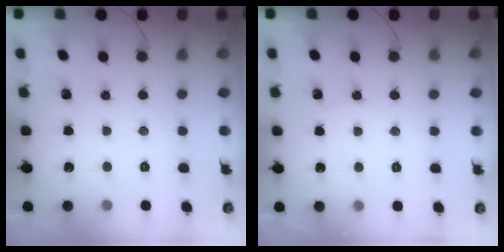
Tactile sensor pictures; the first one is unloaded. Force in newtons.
{"total": 3.9, "press": 3.1, "slide": 2.3}